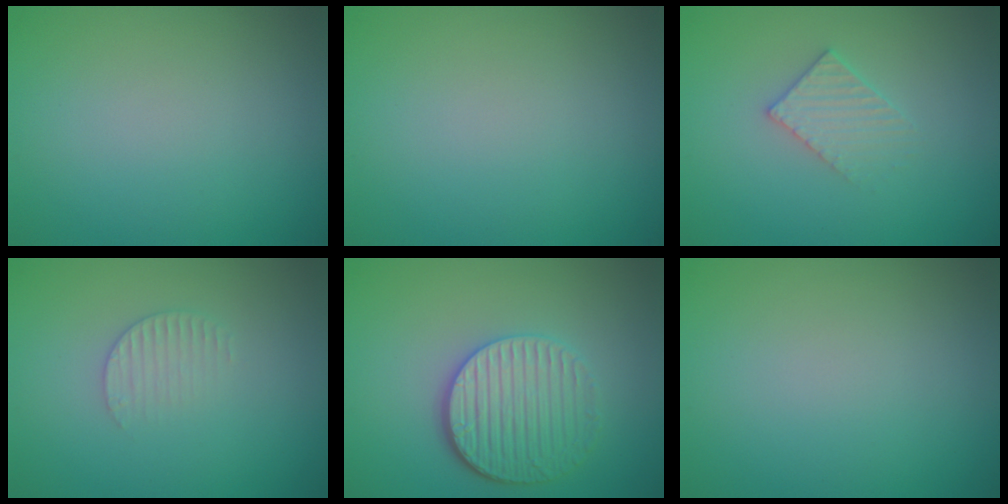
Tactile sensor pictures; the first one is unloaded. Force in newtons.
{"total": 0.0}
{"total": 2.1, "press": 2.0, "slide": 0.3}
{"total": 1.5, "press": 1.5, "slide": 0.4}
{"total": 4.8, "press": 3.9, "slide": 2.8}
{"total": 0.0}